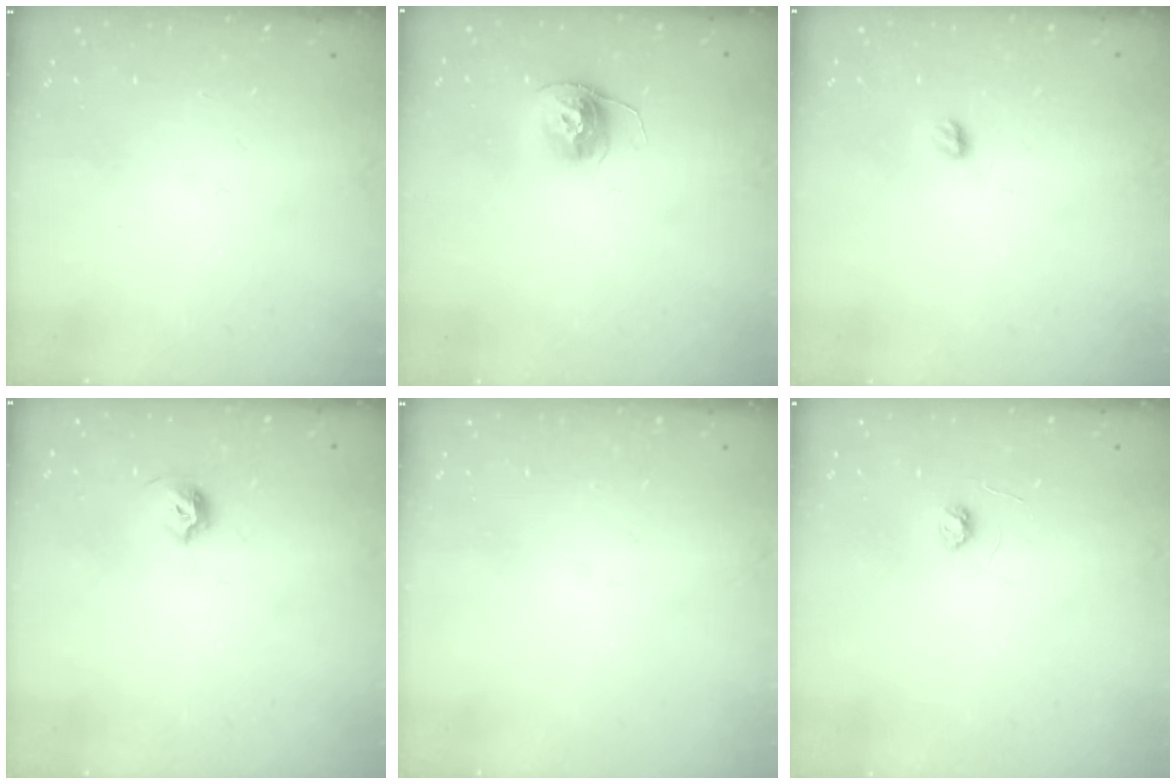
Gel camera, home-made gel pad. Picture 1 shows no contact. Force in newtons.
{"total": 11.4, "press": 11.4, "slide": 1.0}
{"total": 4.3, "press": 4.2, "slide": 0.5}
{"total": 5.6, "press": 5.5, "slide": 1.3}
{"total": 0.0}
{"total": 3.1, "press": 3.1, "slide": 0.4}